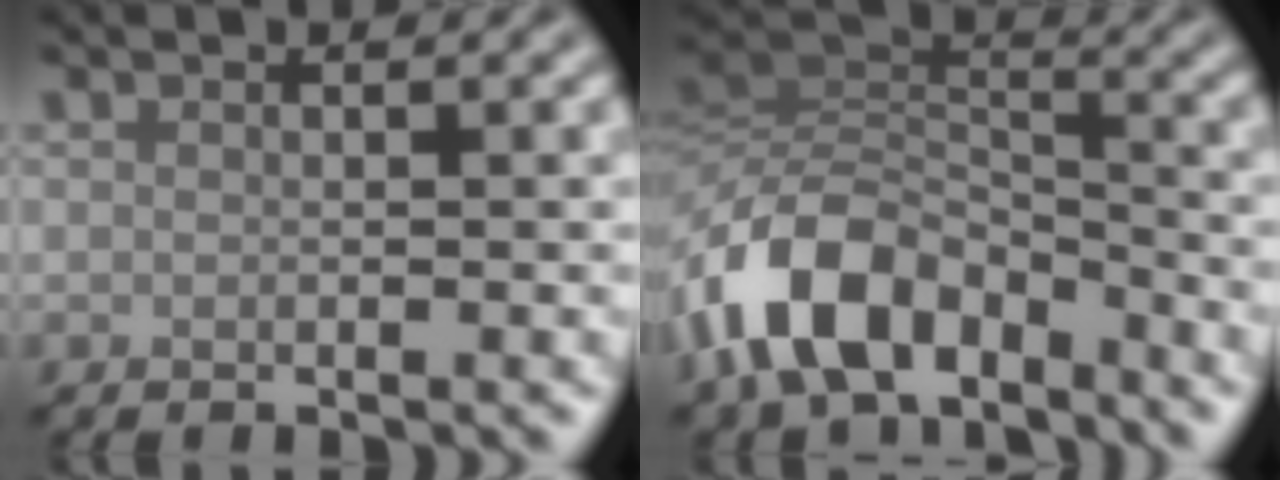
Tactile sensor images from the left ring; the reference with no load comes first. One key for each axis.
{"total": 9.1, "fx": -5.6, "fy": 5.0, "fz": 5.1, "tx": -0.094, "ty": 0.003, "tz": -0.119}